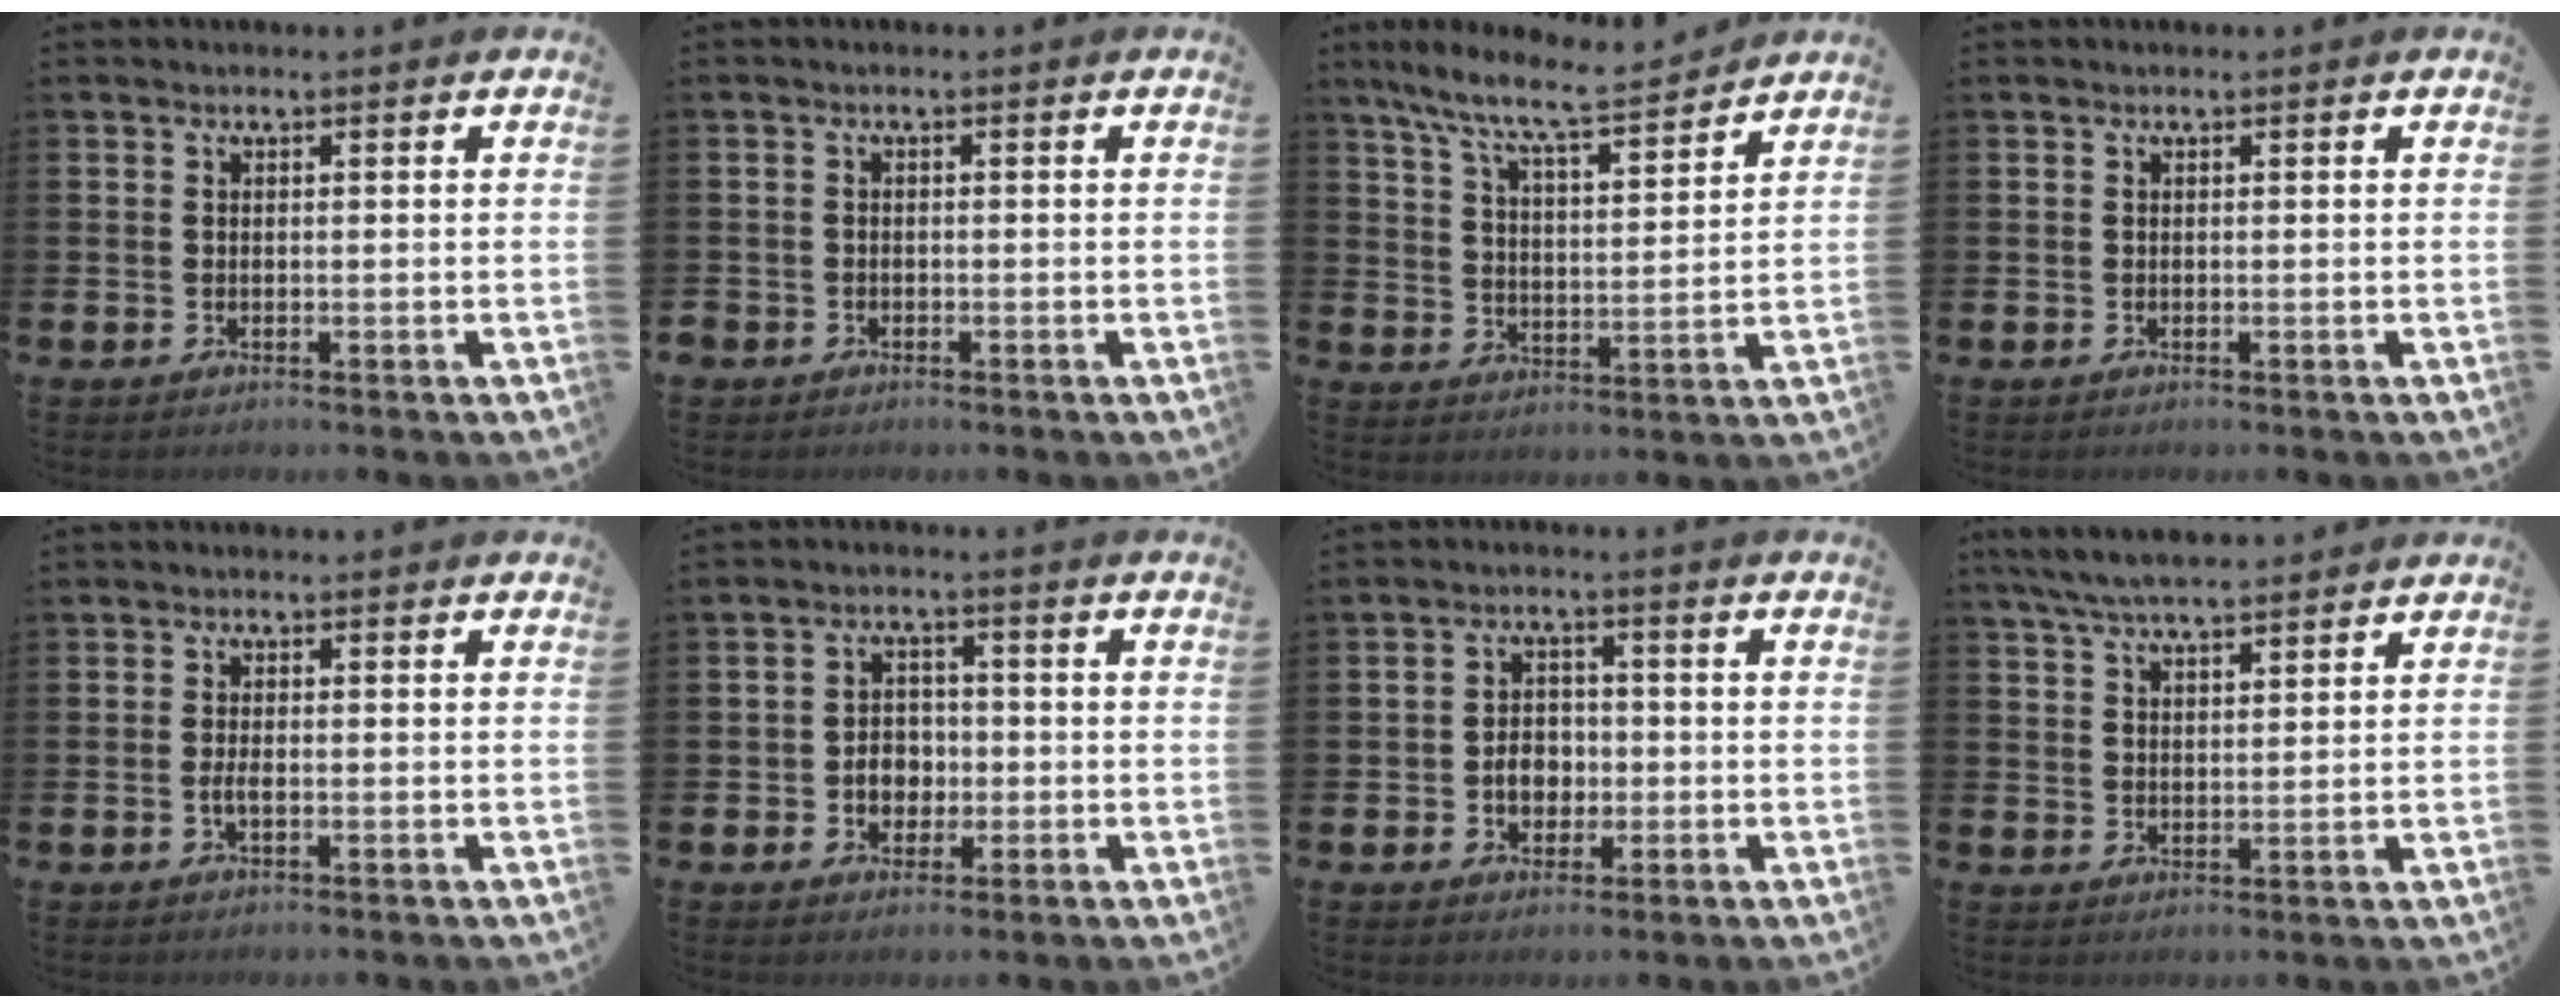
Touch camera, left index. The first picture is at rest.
{"total": 1.1, "force": [-0.9, 0.7, -0.1], "torque": [-0.001, 0.001, -0.021]}
{"total": 9.0, "force": [8.2, 0.9, 3.7], "torque": [-0.094, -0.052, 0.141]}
{"total": 0.0}
{"total": 1.5, "force": [-0.4, 0.5, 1.4], "torque": [-0.022, -0.001, -0.008]}
{"total": 3.6, "force": [-0.7, 3.0, 1.9], "torque": [-0.022, 0.000, -0.021]}
{"total": 3.9, "force": [-0.8, 3.1, 2.3], "torque": [-0.028, 0.000, -0.023]}
{"total": 6.0, "force": [5.6, 0.8, 1.9], "torque": [-0.053, -0.018, 0.104]}